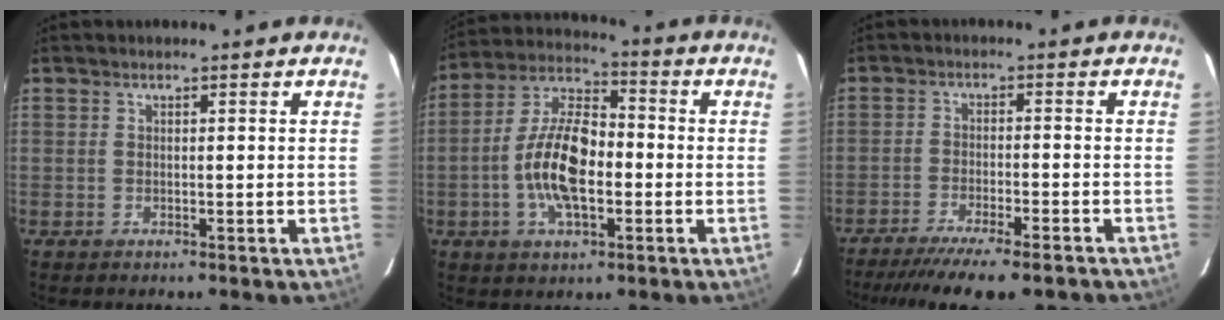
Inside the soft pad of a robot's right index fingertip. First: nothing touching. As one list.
[{"total": 13.2, "force": [-2.7, 5.8, 11.5], "torque": [-0.234, 0.009, -0.054]}, {"total": 15.0, "force": [-12.5, 2.6, 8.0], "torque": [-0.162, -0.040, -0.187]}]